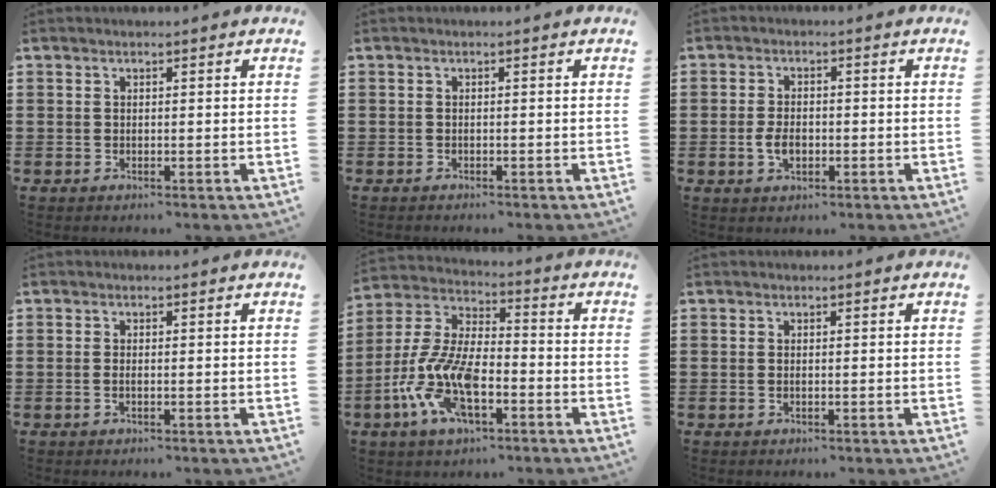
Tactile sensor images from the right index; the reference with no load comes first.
{"total": 0.6, "force": [-0.6, -0.1, 0.1], "torque": [-0.003, -0.005, -0.011]}
{"total": 3.2, "force": [-0.8, 1.7, 2.5], "torque": [-0.056, -0.005, -0.015]}
{"total": 0.8, "force": [-0.4, 0.1, 0.7], "torque": [-0.013, -0.004, -0.006]}
{"total": 11.5, "force": [-5.0, 5.1, 9.1], "torque": [-0.227, -0.012, -0.103]}
{"total": 0.0}